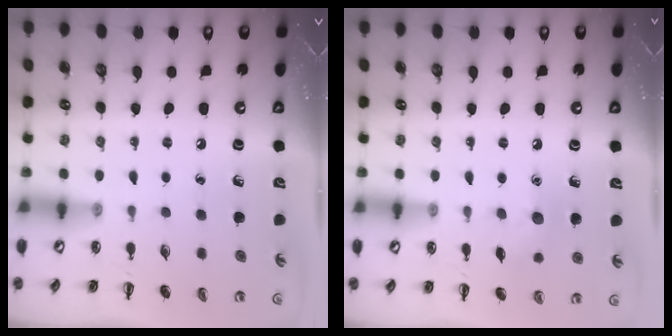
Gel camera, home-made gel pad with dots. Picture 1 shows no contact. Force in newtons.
{"total": 6.8, "press": 6.6, "slide": 1.5}